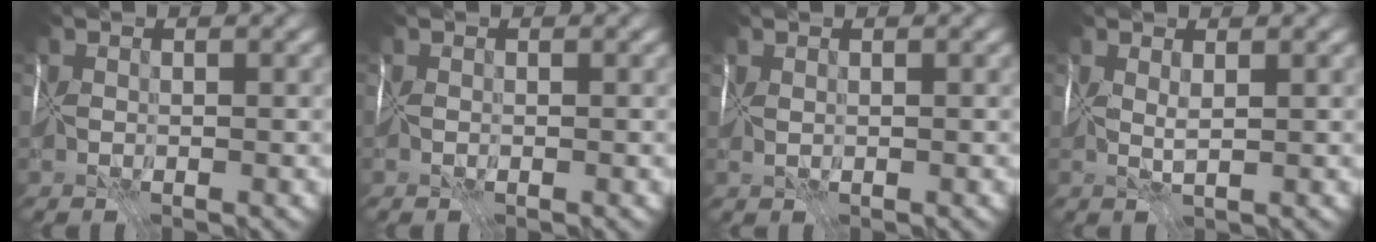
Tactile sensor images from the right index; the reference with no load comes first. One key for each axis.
{"total": 0.0}
{"total": 0.8, "fx": 0.6, "fy": -0.5, "fz": -0.1, "tx": 0.000, "ty": 0.003, "tz": 0.015}
{"total": 1.6, "fx": 0.9, "fy": -1.3, "fz": -0.1, "tx": 0.003, "ty": 0.001, "tz": 0.020}